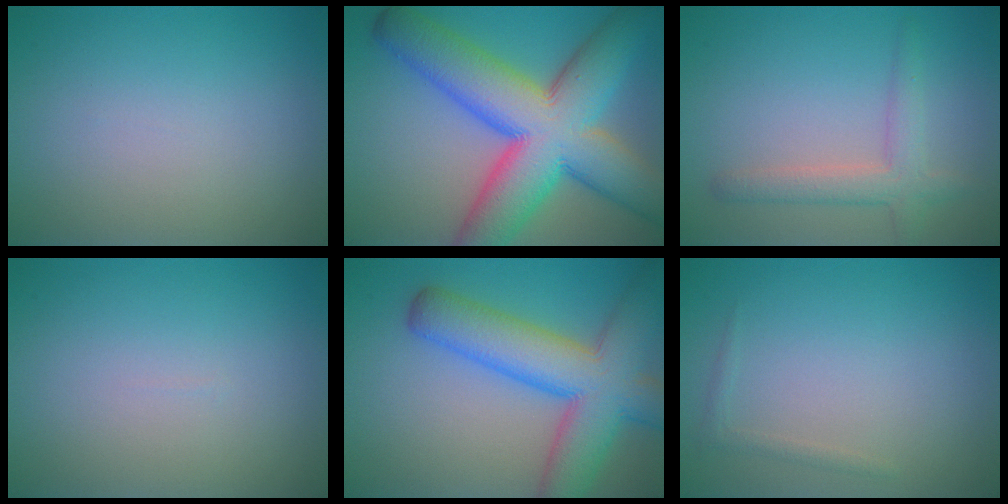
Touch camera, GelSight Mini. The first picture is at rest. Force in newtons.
{"total": 14.1, "press": 14.1, "slide": 0.4}
{"total": 3.0, "press": 3.0, "slide": 0.2}
{"total": 0.0}
{"total": 9.9, "press": 9.9, "slide": 0.4}
{"total": 0.8, "press": 0.8, "slide": 0.1}